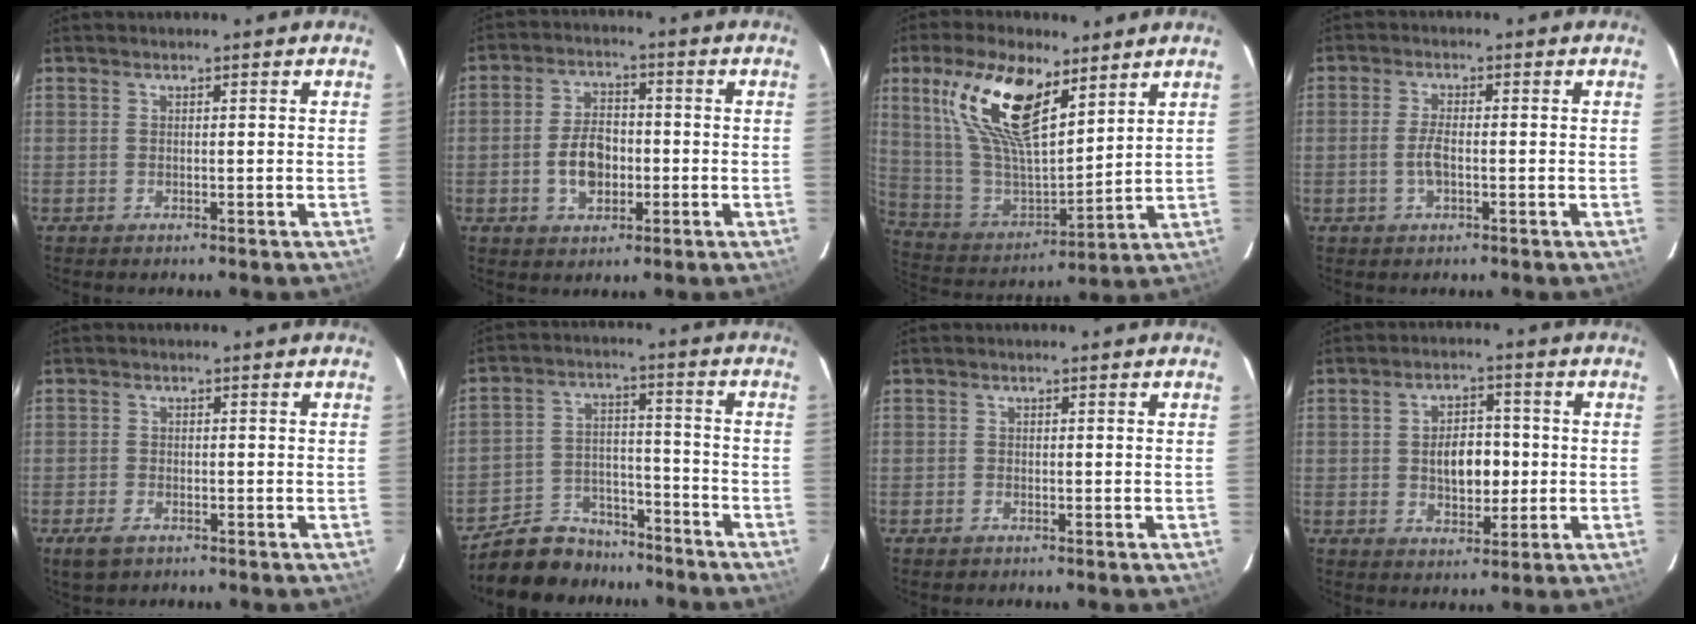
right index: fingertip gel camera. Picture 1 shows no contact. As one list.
[{"total": 7.6, "force": [-1.8, 4.8, 5.6], "torque": [-0.107, 0.014, -0.024]}, {"total": 19.8, "force": [10.5, 8.4, 14.5], "torque": [-0.290, 0.015, 0.214]}, {"total": 3.5, "force": [-0.9, 1.2, 3.1], "torque": [-0.066, 0.000, -0.017]}, {"total": 4.0, "force": [-2.5, 2.2, 2.2], "torque": [-0.054, -0.009, -0.044]}, {"total": 12.8, "force": [-10.8, 6.3, 3.0], "torque": [-0.081, 0.028, -0.163]}, {"total": 1.1, "force": [-0.8, 0.7, 0.3], "torque": [-0.006, 0.000, -0.013]}, {"total": 7.6, "force": [-0.4, 4.6, 6.1], "torque": [-0.106, 0.011, 0.000]}]